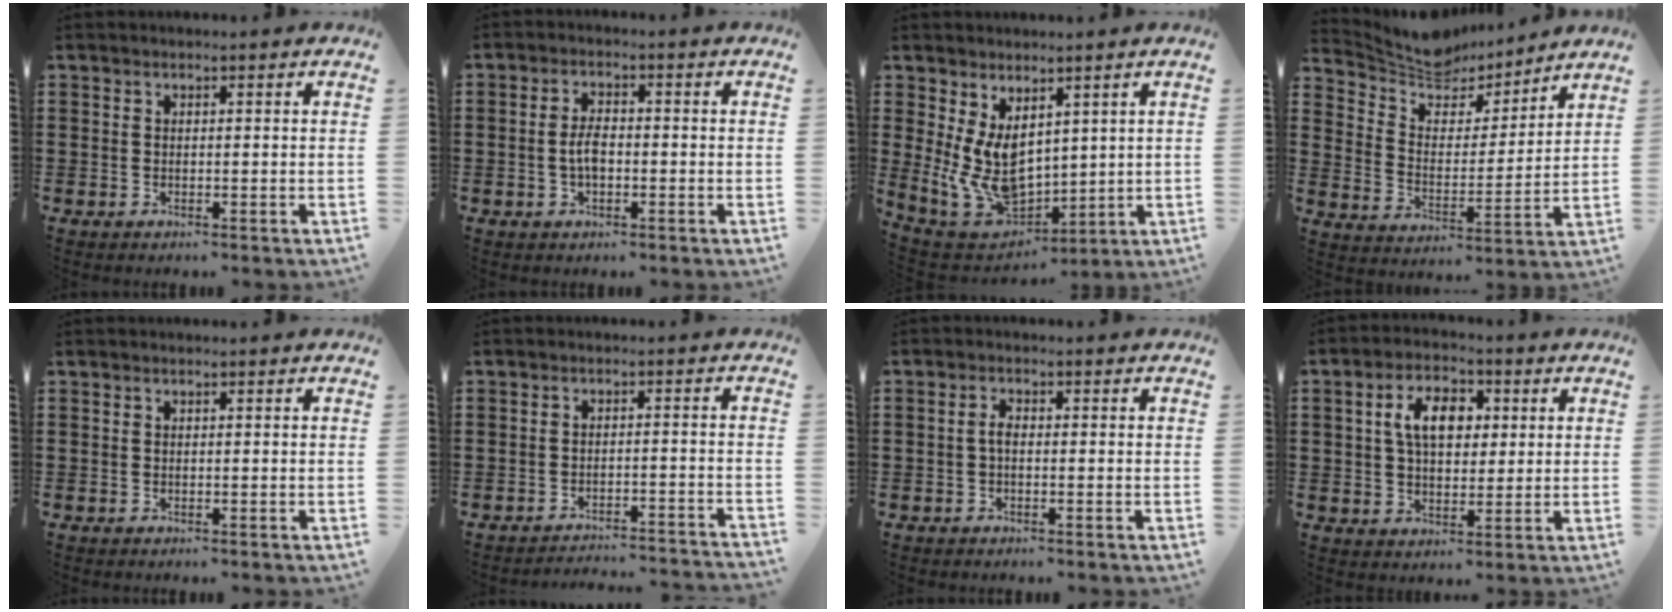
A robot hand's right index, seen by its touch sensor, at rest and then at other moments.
{"total": 3.8, "force": [-0.6, 1.8, 3.3], "torque": [-0.077, 0.000, -0.015]}
{"total": 10.0, "force": [2.4, 6.2, 7.5], "torque": [-0.185, -0.015, 0.050]}
{"total": 7.3, "force": [6.7, 2.6, 1.0], "torque": [-0.059, -0.047, 0.122]}
{"total": 0.0}
{"total": 2.9, "force": [-2.9, -0.1, 0.4], "torque": [-0.012, -0.001, -0.062]}
{"total": 1.7, "force": [-0.4, 0.7, 1.5], "torque": [-0.037, -0.001, -0.011]}
{"total": 7.4, "force": [1.7, 4.5, 5.6], "torque": [-0.115, 0.016, 0.024]}